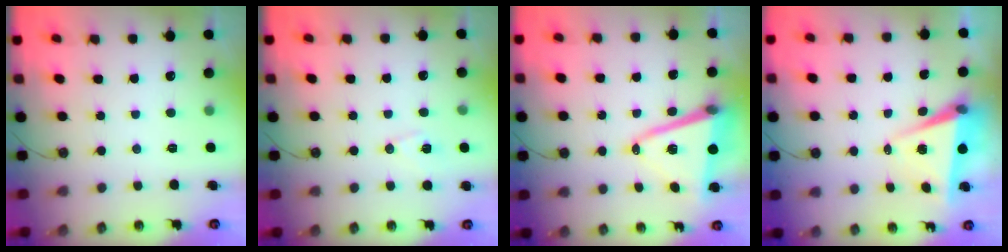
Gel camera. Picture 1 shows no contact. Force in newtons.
{"total": 6.7, "press": 6.4, "slide": 2.0}
{"total": 13.2, "press": 12.8, "slide": 3.2}
{"total": 5.9, "press": 4.2, "slide": 4.2}